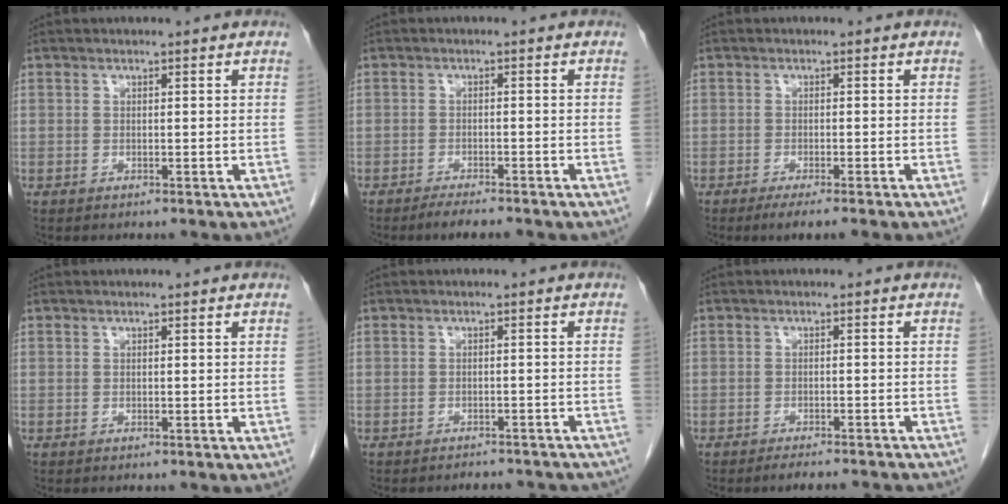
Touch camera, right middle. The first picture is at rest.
{"total": 3.7, "force": [-3.1, 0.3, 2.0], "torque": [-0.032, -0.006, -0.045]}
{"total": 3.4, "force": [-2.4, -0.3, 2.3], "torque": [-0.030, -0.007, -0.037]}
{"total": 0.0}
{"total": 7.6, "force": [-7.1, 2.1, 1.6], "torque": [-0.012, -0.001, -0.072]}
{"total": 7.3, "force": [-6.7, 0.9, 2.7], "torque": [-0.028, -0.008, -0.083]}